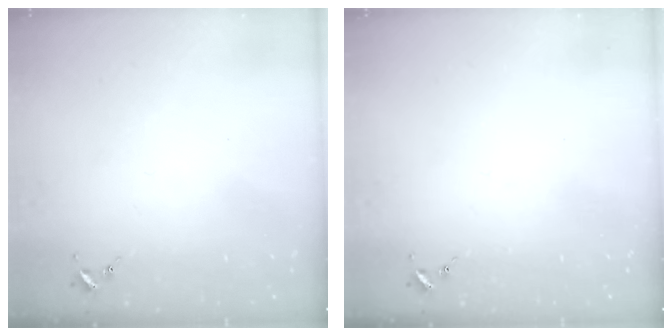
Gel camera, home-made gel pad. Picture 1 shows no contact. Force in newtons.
{"total": 0.0}